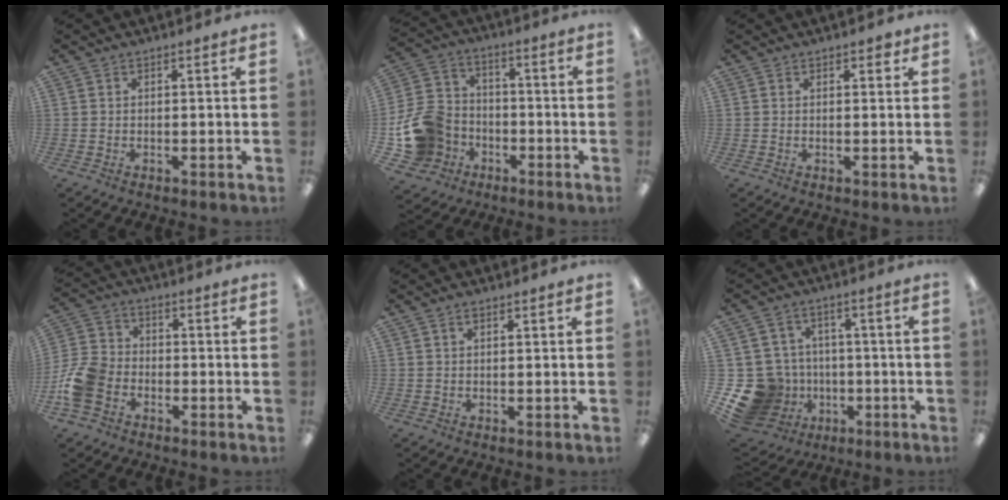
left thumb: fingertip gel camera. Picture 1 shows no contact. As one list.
[{"total": 15.7, "force": [-5.5, 13.2, 6.5], "torque": [-0.141, 0.041, -0.089]}, {"total": 1.4, "force": [1.0, 0.8, 0.7], "torque": [-0.007, -0.001, 0.015]}, {"total": 10.6, "force": [-4.5, 7.9, 5.5], "torque": [-0.118, 0.038, -0.080]}, {"total": 1.4, "force": [0.8, 0.7, 0.9], "torque": [-0.019, 0.003, 0.014]}, {"total": 15.2, "force": [-4.4, 13.5, 5.2], "torque": [-0.133, 0.029, -0.055]}]